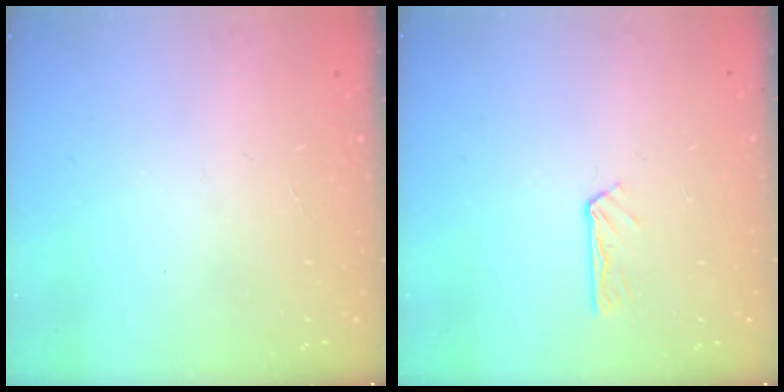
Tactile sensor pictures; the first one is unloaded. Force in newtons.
{"total": 2.7, "press": 2.7, "slide": 0.2}